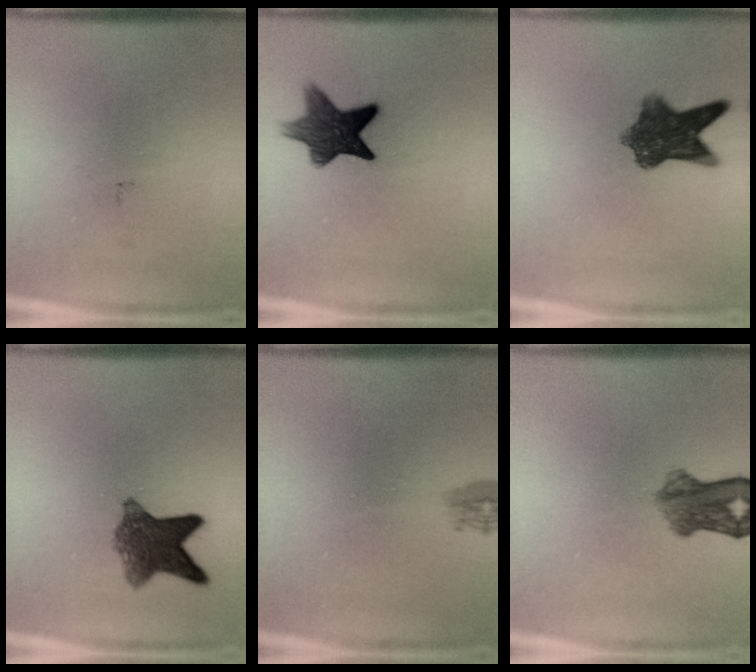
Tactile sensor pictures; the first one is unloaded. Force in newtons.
{"total": 9.8}
{"total": 8.1}
{"total": 7.8}
{"total": 1.1}
{"total": 5.5}